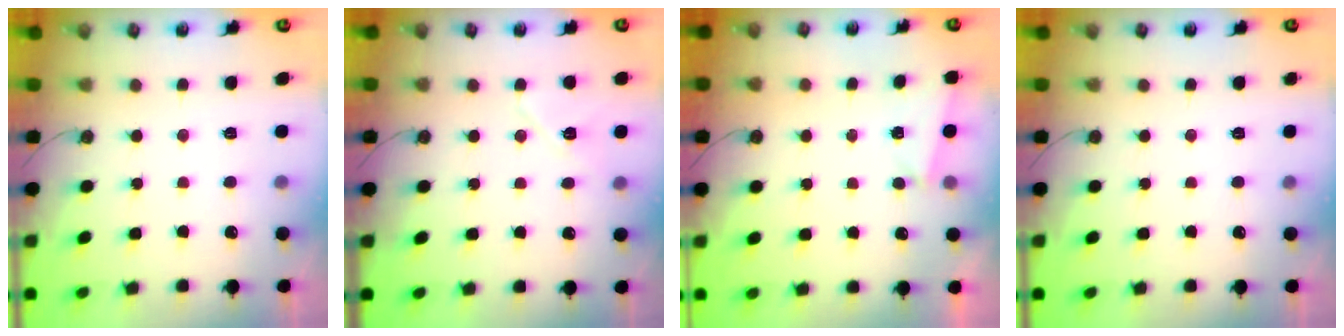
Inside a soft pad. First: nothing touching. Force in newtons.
{"total": 8.2, "press": 6.9, "slide": 4.3}
{"total": 2.1, "press": 0.8, "slide": 1.9}
{"total": 0.0}